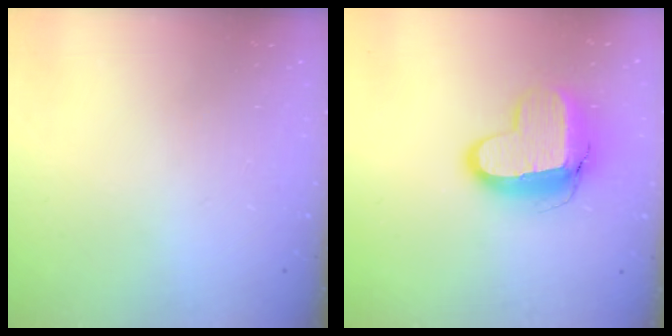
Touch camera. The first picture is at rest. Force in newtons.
{"total": 13.3, "press": 13.3, "slide": 1.0}